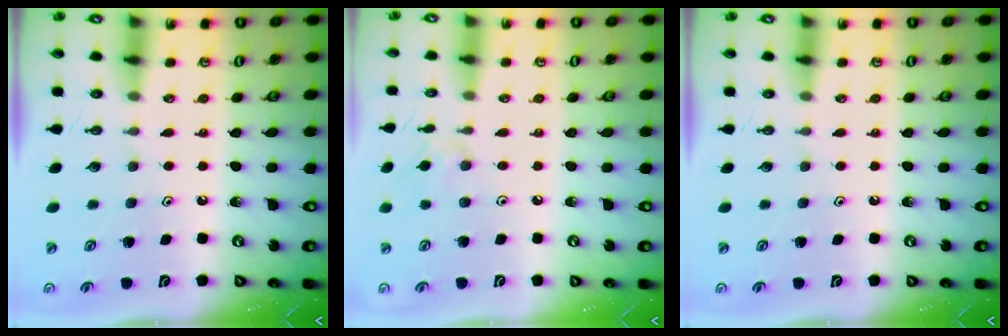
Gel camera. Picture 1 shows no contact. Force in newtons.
{"total": 2.6, "press": 2.6, "slide": 0.4}
{"total": 0.0}